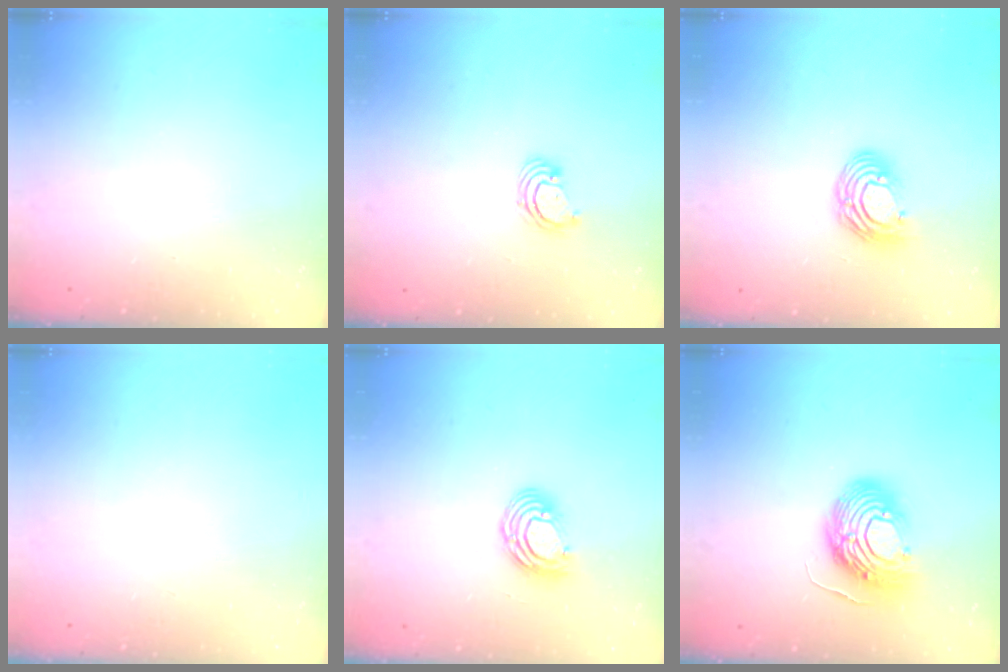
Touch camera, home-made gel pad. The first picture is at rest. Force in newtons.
{"total": 3.1, "press": 3.1, "slide": 0.1}
{"total": 9.5, "press": 9.4, "slide": 1.7}
{"total": 0.0}
{"total": 8.8, "press": 8.7, "slide": 1.5}
{"total": 13.9, "press": 13.8, "slide": 1.5}